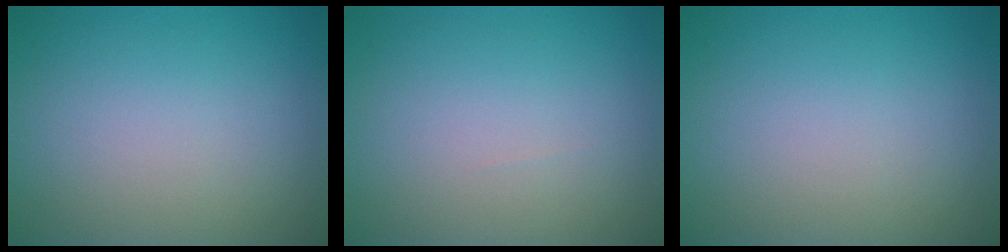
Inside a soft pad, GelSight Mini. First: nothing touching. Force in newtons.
{"total": 0.0}
{"total": 0.0}